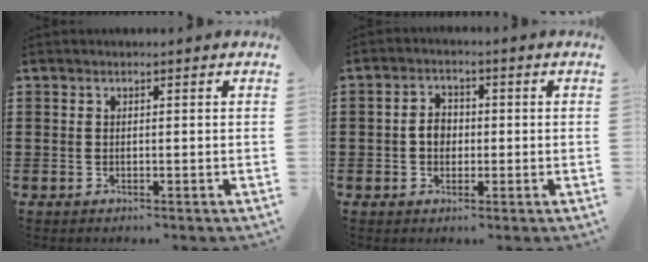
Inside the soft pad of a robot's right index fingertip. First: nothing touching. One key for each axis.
{"total": 3.1, "fx": -0.3, "fy": 2.3, "fz": 1.9, "tx": -0.042, "ty": 0.007, "tz": -0.008}